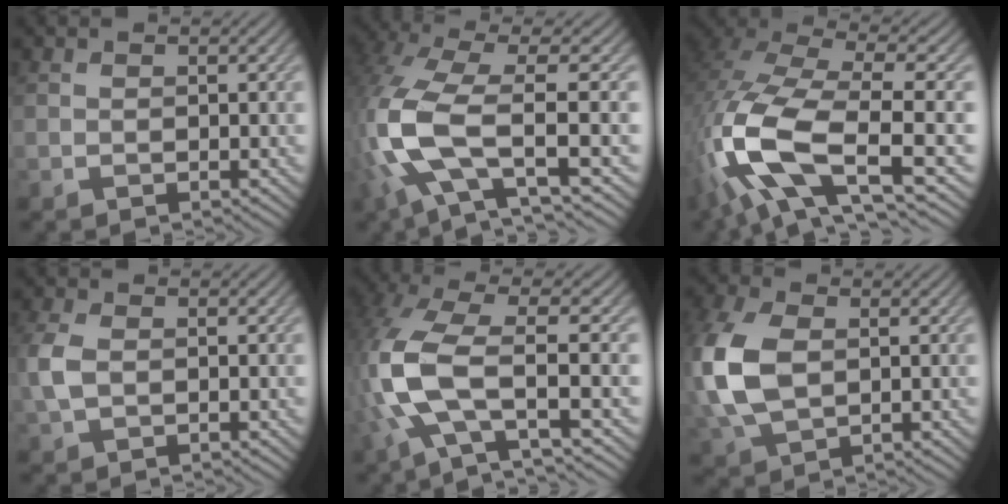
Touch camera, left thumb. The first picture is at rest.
{"total": 13.2, "force": [-2.3, 4.9, 12.0], "torque": [-0.289, -0.009, -0.045]}
{"total": 15.7, "force": [-4.1, 6.9, 13.4], "torque": [-0.322, -0.028, -0.065]}
{"total": 3.6, "force": [-0.1, 2.2, 2.8], "torque": [-0.084, 0.001, -0.004]}
{"total": 10.6, "force": [-2.2, 3.5, 9.8], "torque": [-0.227, -0.002, -0.055]}
{"total": 10.6, "force": [0.5, 6.6, 8.2], "torque": [-0.238, 0.002, 0.010]}